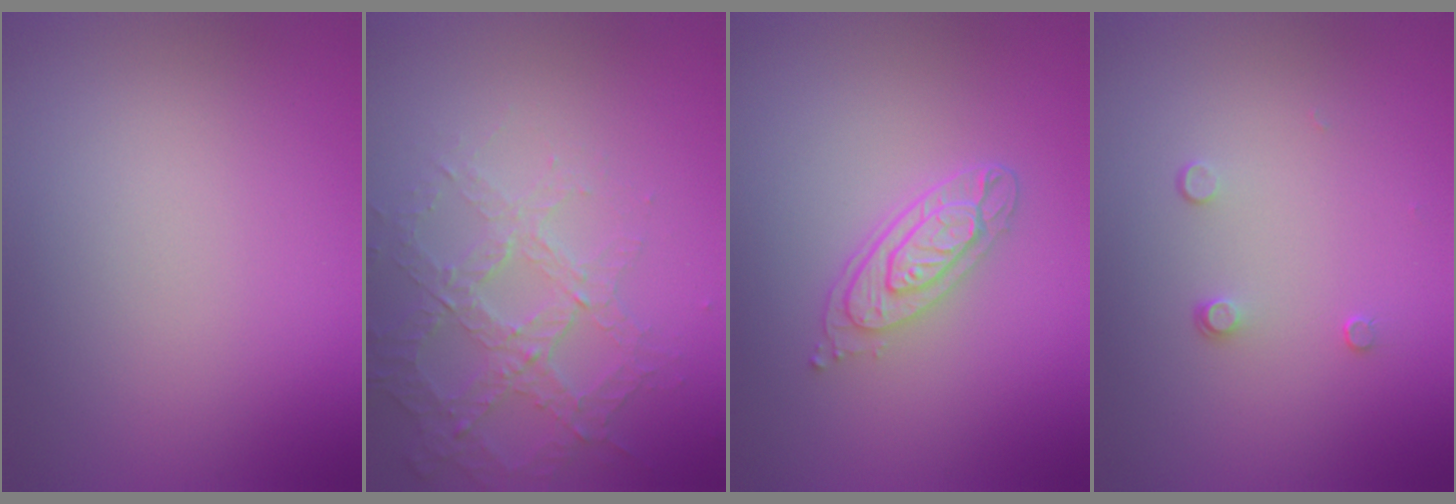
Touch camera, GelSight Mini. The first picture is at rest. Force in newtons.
{"total": 3.7, "press": 3.4, "slide": 1.5}
{"total": 3.7, "press": 2.8, "slide": 2.3}
{"total": 0.9, "press": 0.6, "slide": 0.6}